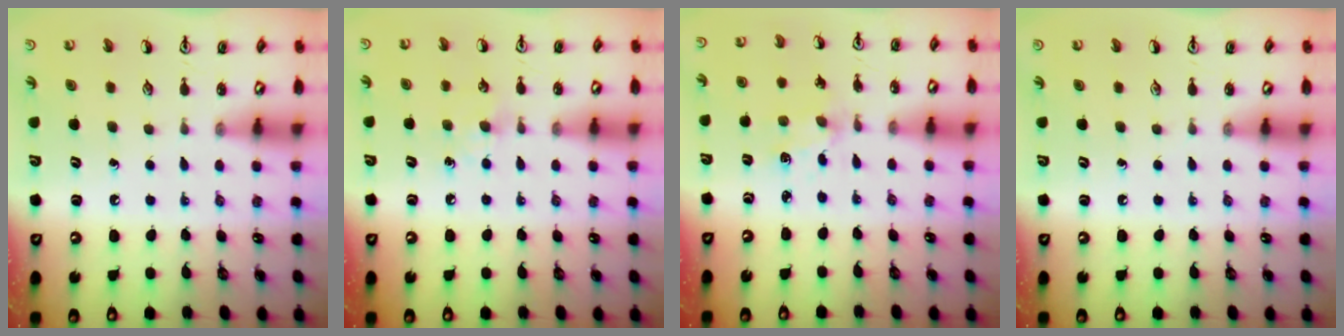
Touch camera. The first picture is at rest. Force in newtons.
{"total": 6.6, "press": 6.6, "slide": 0.8}
{"total": 1.9, "press": 1.9, "slide": 0.4}
{"total": 0.0}